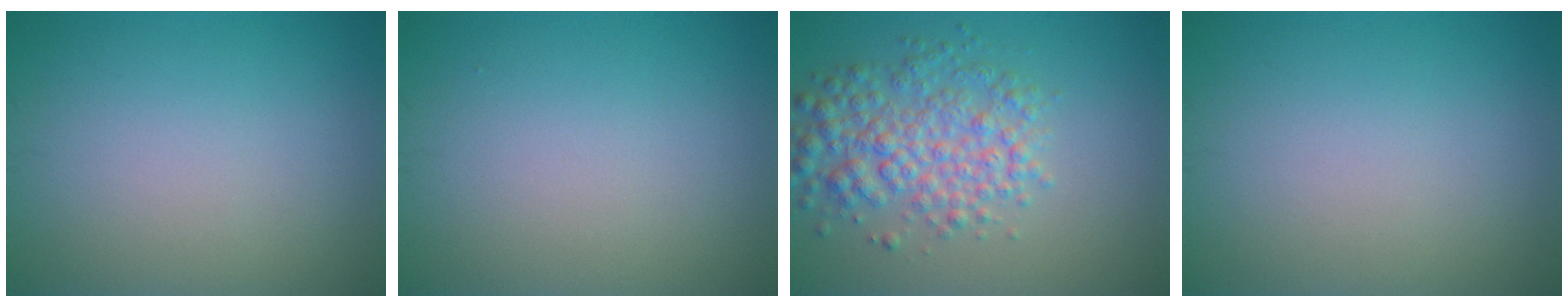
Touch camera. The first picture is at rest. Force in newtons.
{"total": 0.0}
{"total": 5.1, "press": 5.1, "slide": 0.2}
{"total": 0.0}